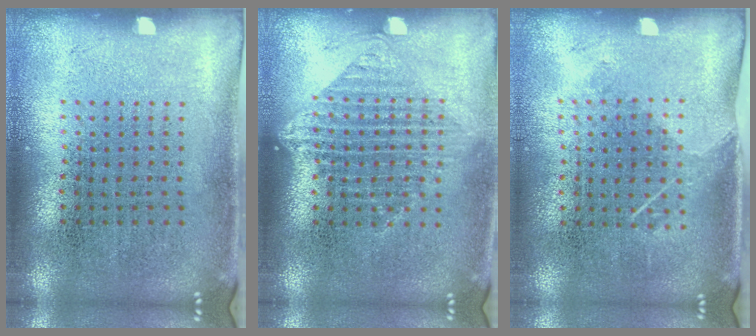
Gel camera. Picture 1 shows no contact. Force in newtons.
{"total": 1.3, "press": 1.1, "slide": 0.6}
{"total": 1.2, "press": 0.9, "slide": 0.8}